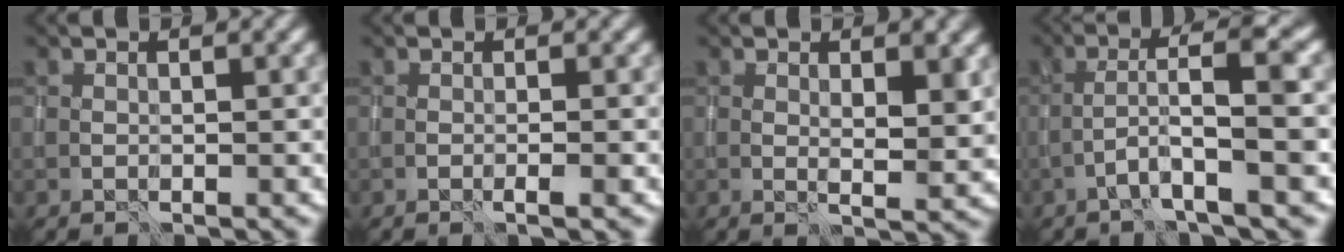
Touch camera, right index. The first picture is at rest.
{"total": 1.1, "force": [-0.3, 0.2, 1.1], "torque": [-0.013, -0.001, -0.009]}
{"total": 3.1, "force": [0.9, 0.8, 2.8], "torque": [-0.041, -0.005, 0.017]}
{"total": 4.9, "force": [-1.1, 0.4, 4.8], "torque": [-0.083, 0.020, -0.027]}